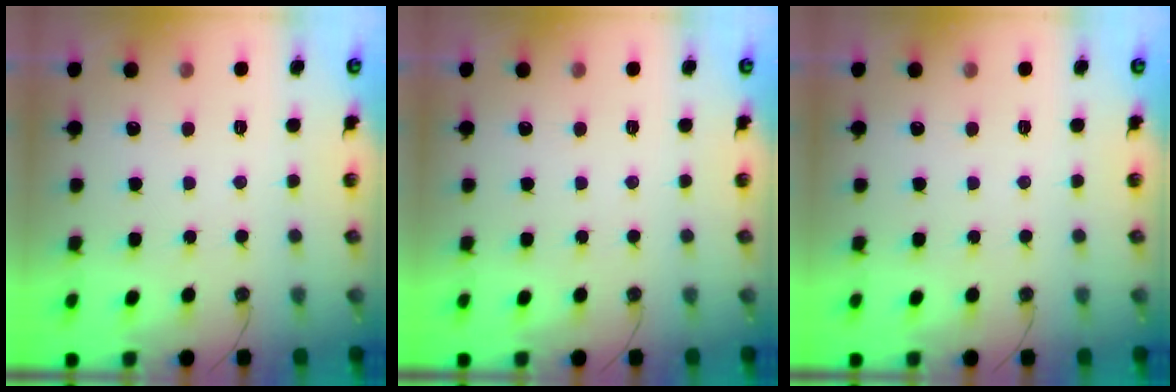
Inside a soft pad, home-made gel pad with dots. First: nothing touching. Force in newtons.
{"total": 0.0}
{"total": 0.0}